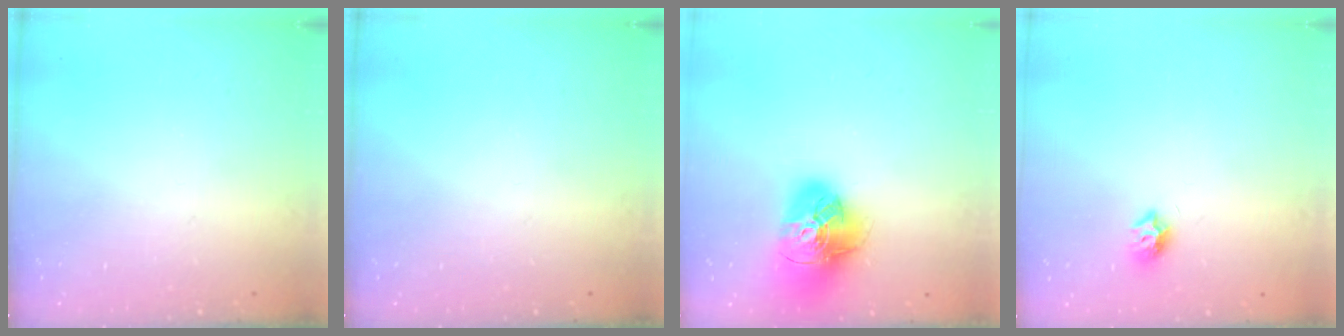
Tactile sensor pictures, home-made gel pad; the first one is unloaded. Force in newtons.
{"total": 0.0}
{"total": 18.0, "press": 17.9, "slide": 2.0}
{"total": 6.9, "press": 6.9, "slide": 0.3}